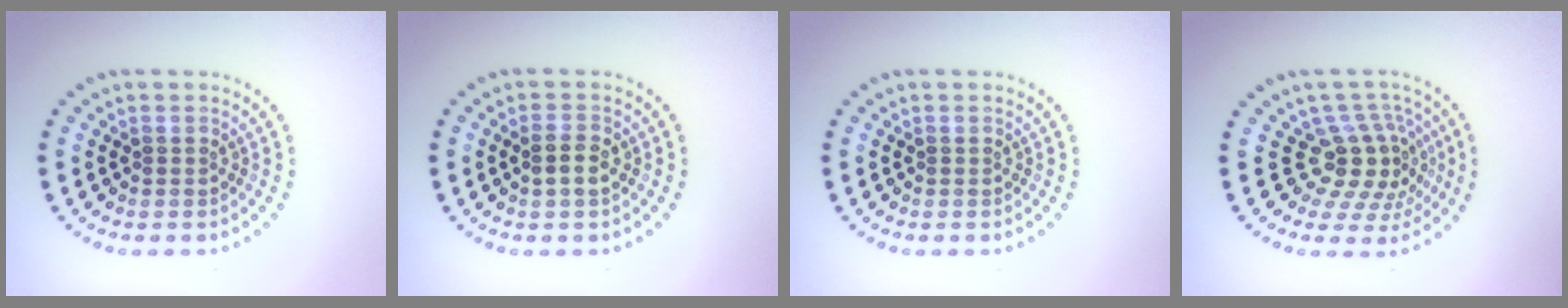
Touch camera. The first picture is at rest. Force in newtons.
{"total": 1.9, "press": 1.8, "slide": 0.4}
{"total": 0.0}
{"total": 4.6, "press": 3.5, "slide": 3.0}